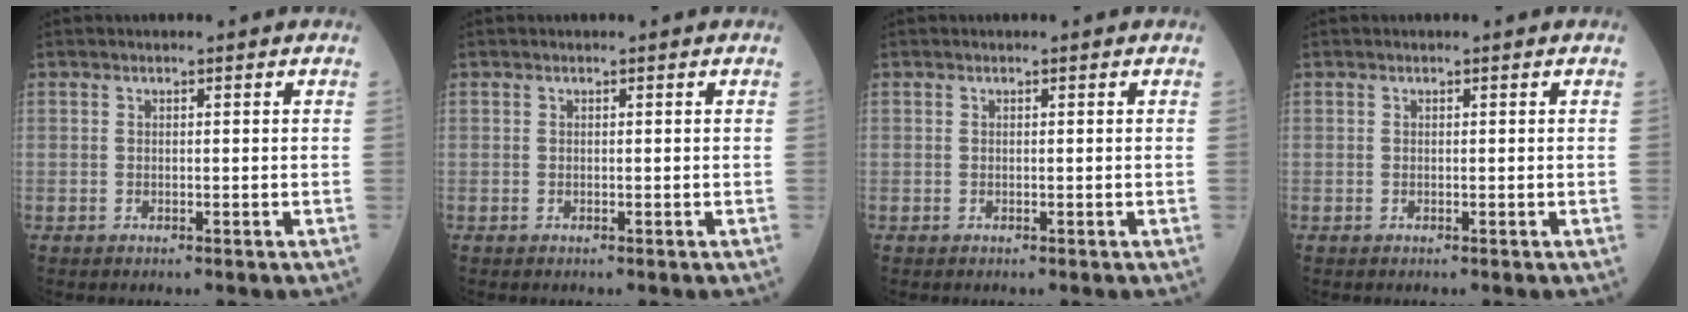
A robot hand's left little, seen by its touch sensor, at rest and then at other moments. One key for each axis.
{"total": 0.0}
{"total": 0.0}
{"total": 0.0}